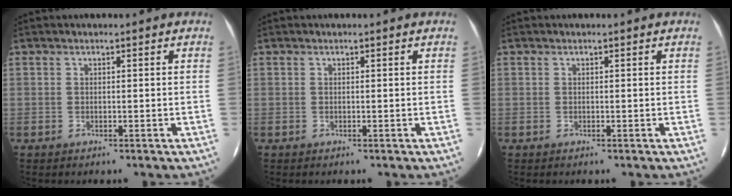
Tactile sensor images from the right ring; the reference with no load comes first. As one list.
[{"total": 0.0}, {"total": 0.0}]